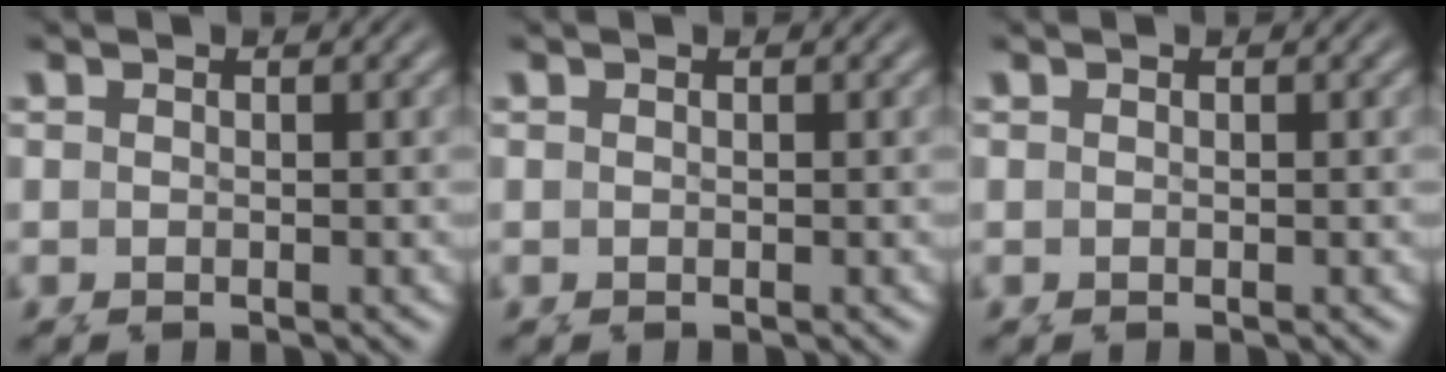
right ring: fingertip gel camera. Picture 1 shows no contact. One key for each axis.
{"total": 0.0}
{"total": 0.0}